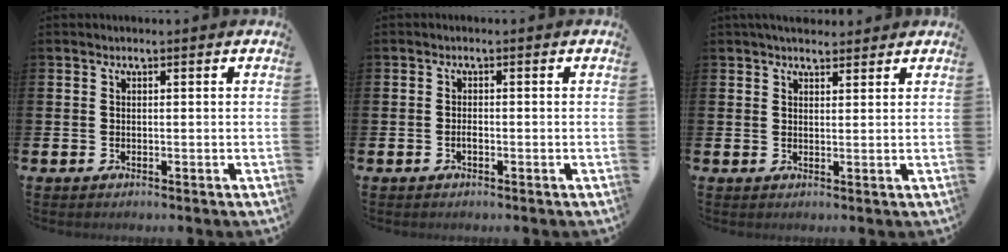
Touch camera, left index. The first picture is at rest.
{"total": 1.1, "force": [-0.5, 0.4, 0.9], "torque": [-0.015, -0.001, -0.010]}
{"total": 3.3, "force": [3.0, 1.0, 0.6], "torque": [-0.007, -0.010, 0.054]}